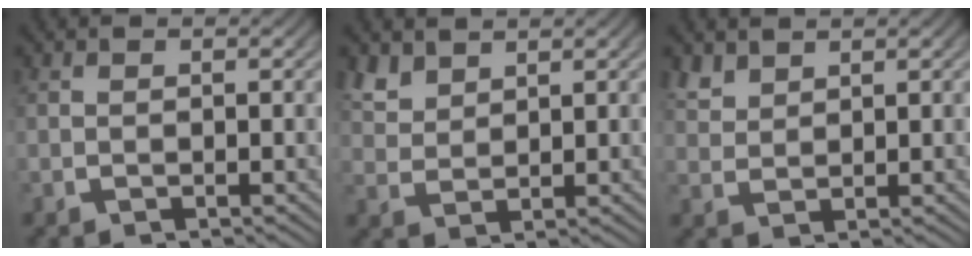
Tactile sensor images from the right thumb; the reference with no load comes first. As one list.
[{"total": 2.9, "force": [2.3, 1.3, 1.1], "torque": [-0.029, 0.000, 0.054]}, {"total": 2.3, "force": [2.0, 0.9, 0.7], "torque": [-0.015, 0.001, 0.046]}]